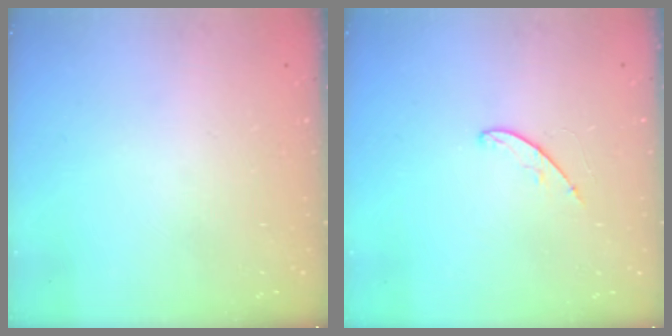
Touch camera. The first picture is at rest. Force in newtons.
{"total": 4.1, "press": 4.0, "slide": 0.4}